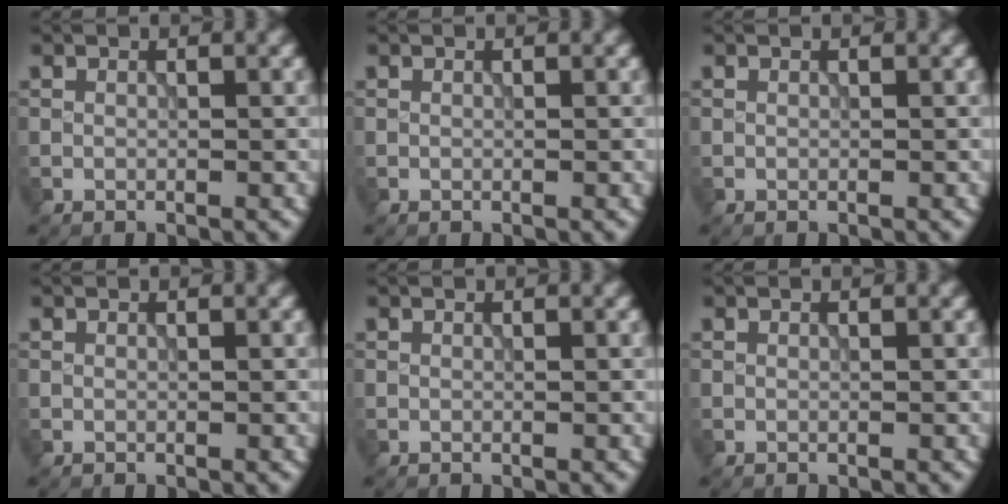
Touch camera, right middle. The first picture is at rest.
{"total": 0.0}
{"total": 0.0}
{"total": 0.0}
{"total": 0.0}
{"total": 0.0}